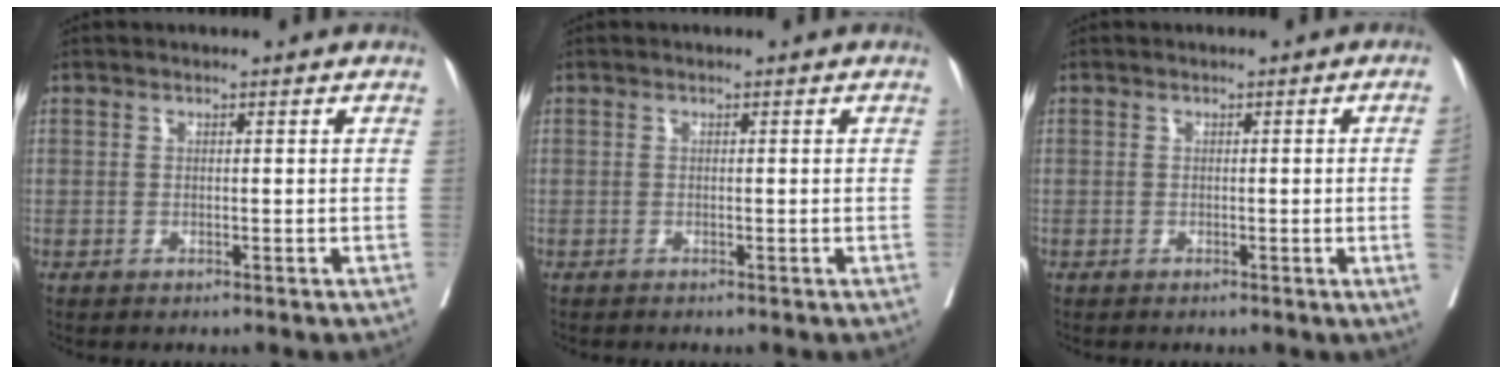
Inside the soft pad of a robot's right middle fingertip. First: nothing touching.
{"total": 0.0}
{"total": 3.3, "force": [-0.4, -1.4, 3.0], "torque": [-0.041, -0.007, -0.001]}